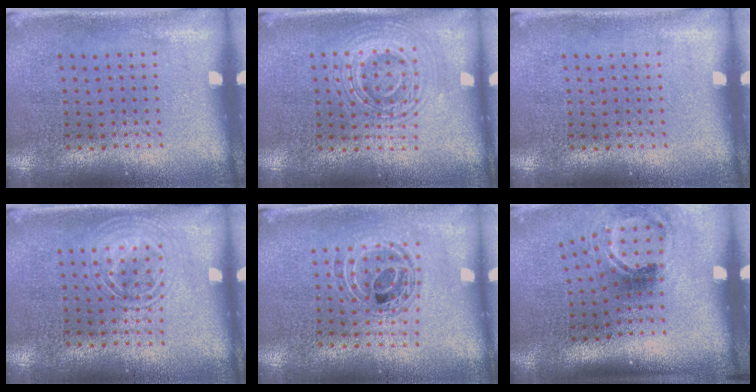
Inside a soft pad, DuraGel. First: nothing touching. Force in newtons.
{"total": 2.8, "press": 2.7, "slide": 0.5}
{"total": 0.0}
{"total": 1.3, "press": 1.3, "slide": 0.2}
{"total": 0.9, "press": 0.9, "slide": 0.2}
{"total": 2.0, "press": 1.3, "slide": 1.6}